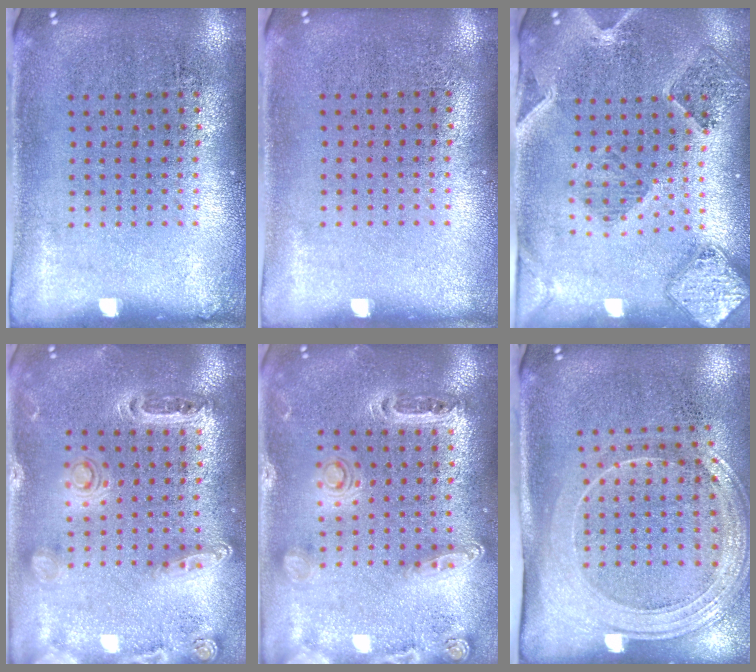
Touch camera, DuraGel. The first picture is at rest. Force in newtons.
{"total": 0.0}
{"total": 1.6, "press": 1.5, "slide": 0.3}
{"total": 1.4, "press": 1.3, "slide": 0.3}
{"total": 1.4, "press": 1.3, "slide": 0.4}
{"total": 2.2, "press": 1.8, "slide": 1.1}